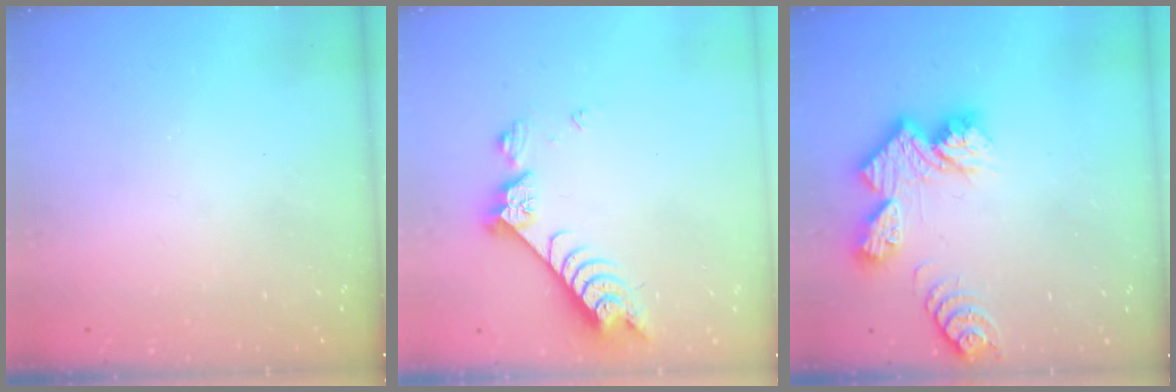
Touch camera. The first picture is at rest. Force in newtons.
{"total": 7.6, "press": 7.6, "slide": 0.8}
{"total": 11.9, "press": 11.8, "slide": 1.0}